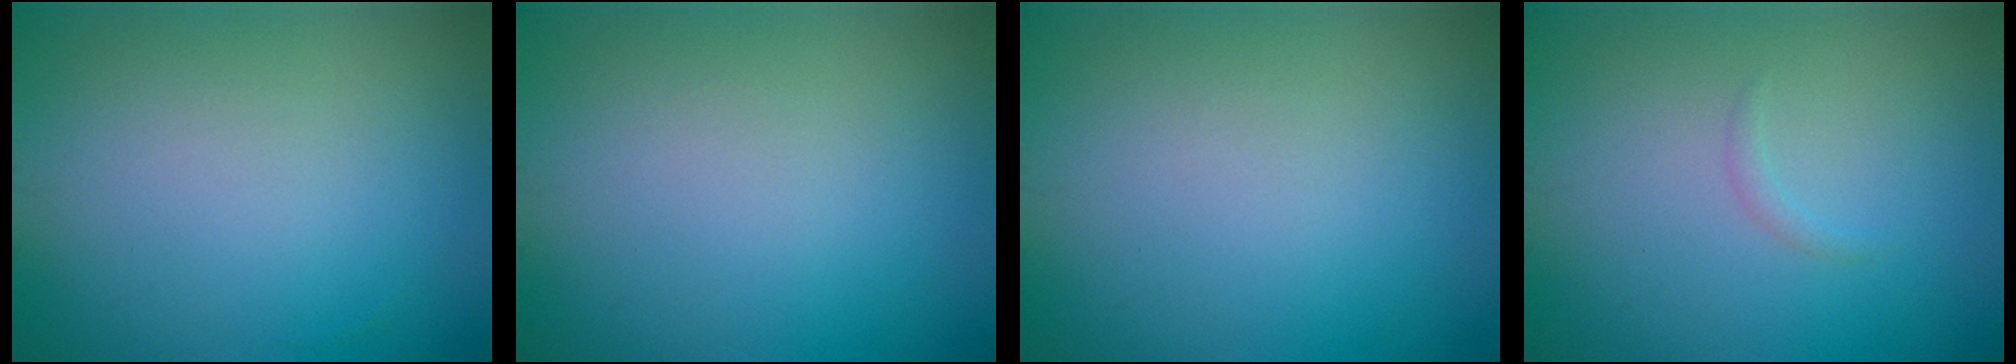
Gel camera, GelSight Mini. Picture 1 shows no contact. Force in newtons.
{"total": 0.0}
{"total": 0.0}
{"total": 0.7, "press": 0.6, "slide": 0.1}